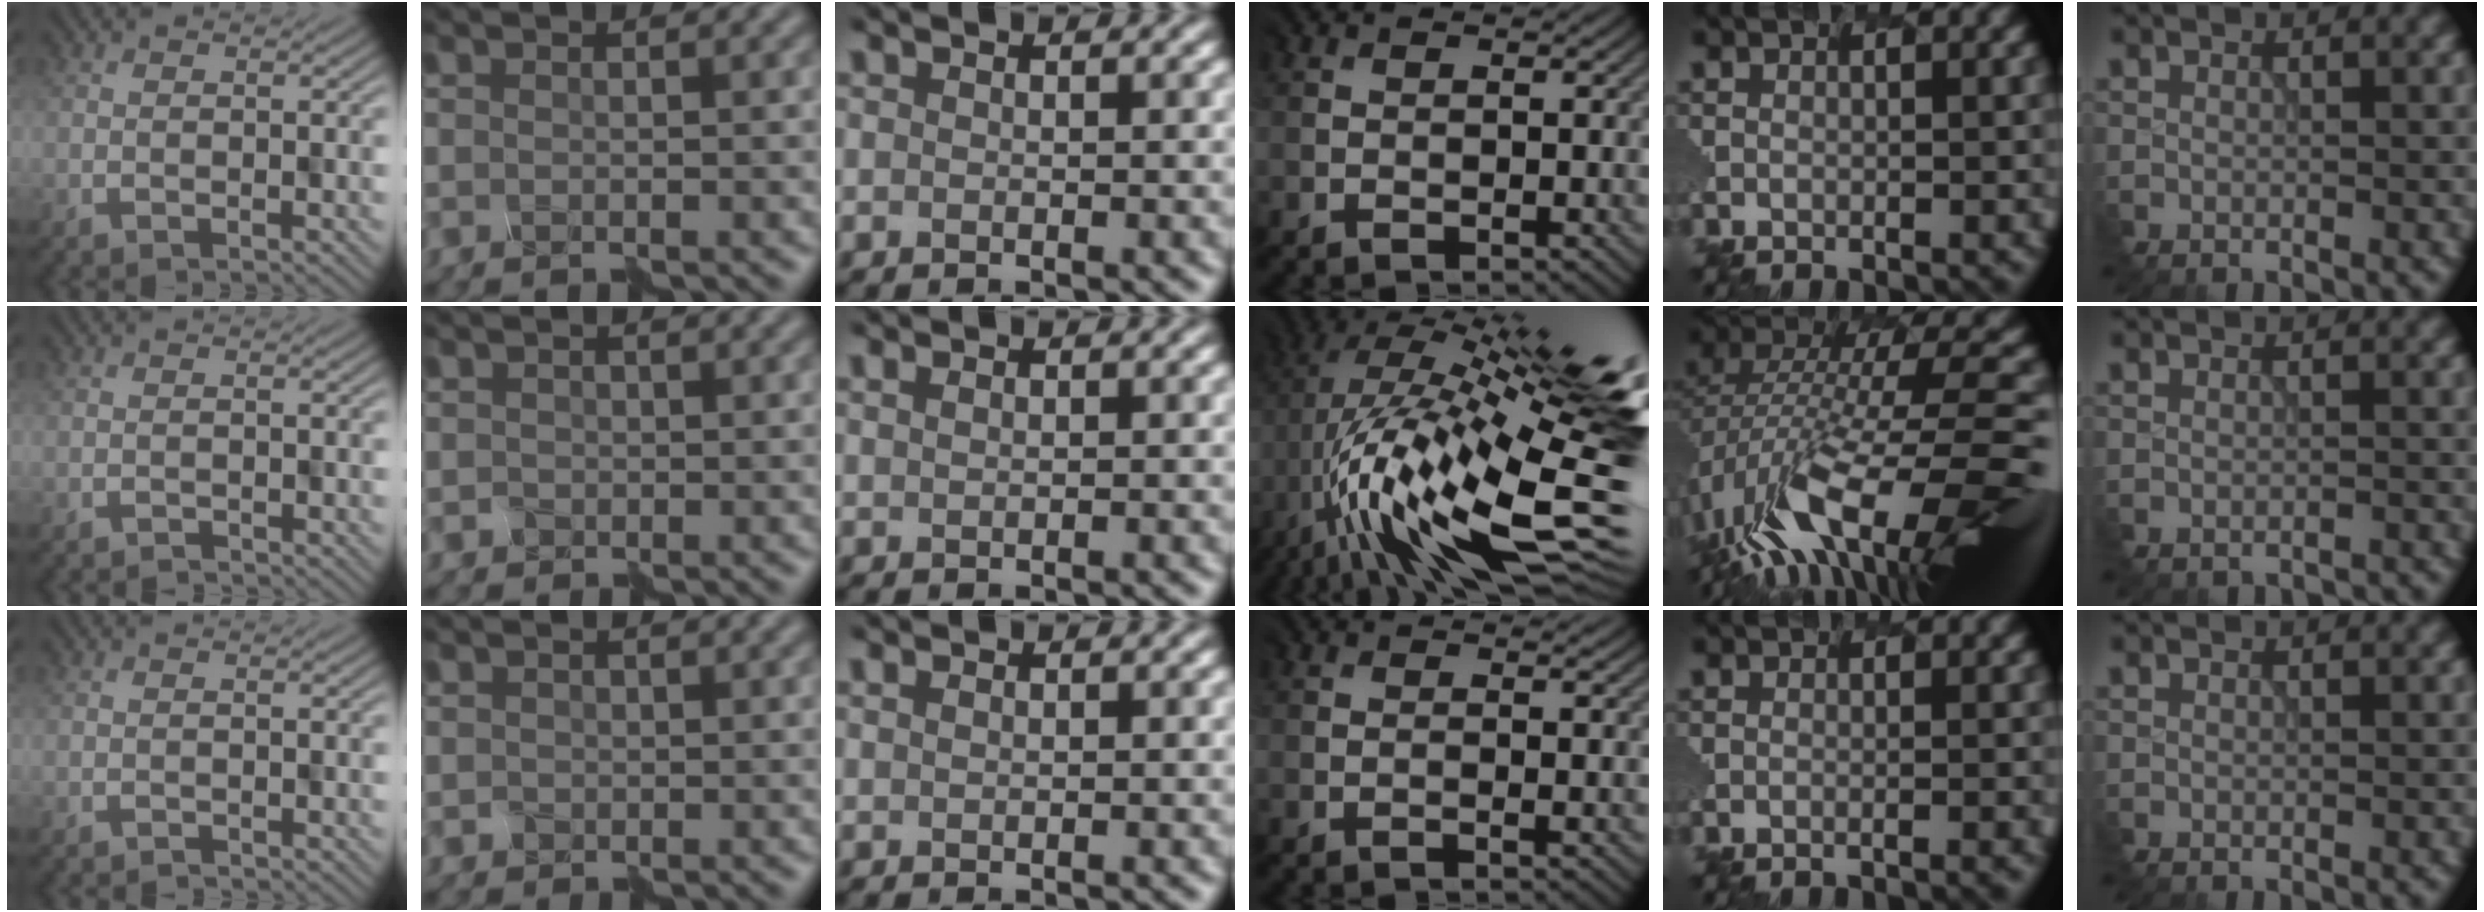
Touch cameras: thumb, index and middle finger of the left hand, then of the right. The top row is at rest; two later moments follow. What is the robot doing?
{"motion": "disassemble", "object": "hinged jar"}